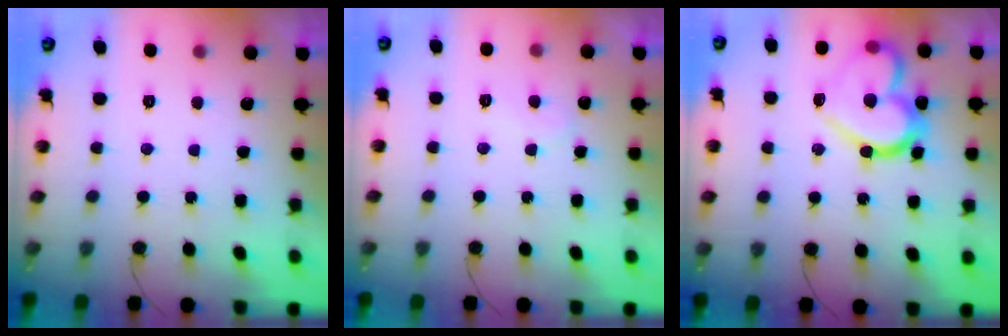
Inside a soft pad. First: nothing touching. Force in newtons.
{"total": 5.7, "press": 5.7, "slide": 0.5}
{"total": 17.8, "press": 17.7, "slide": 1.9}